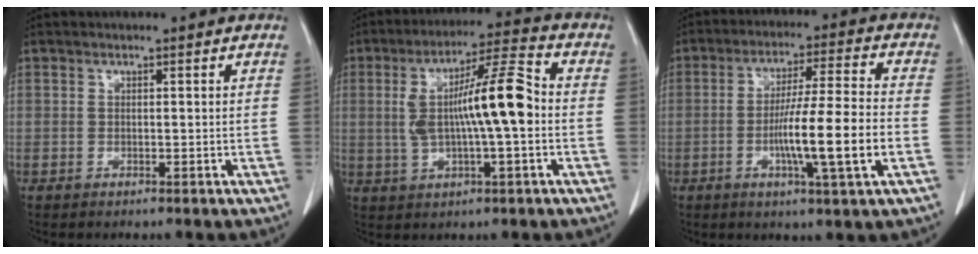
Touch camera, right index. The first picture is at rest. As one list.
[{"total": 12.3, "force": [0.0, 1.5, 12.2], "torque": [-0.220, 0.022, -0.002]}, {"total": 12.5, "force": [-3.2, -0.4, 12.1], "torque": [-0.210, -0.004, -0.059]}]